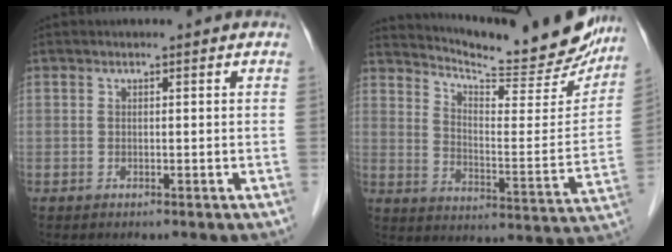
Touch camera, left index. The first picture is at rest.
{"total": 21.0, "force": [19.6, 2.0, 7.3], "torque": [-0.112, -0.066, 0.258]}